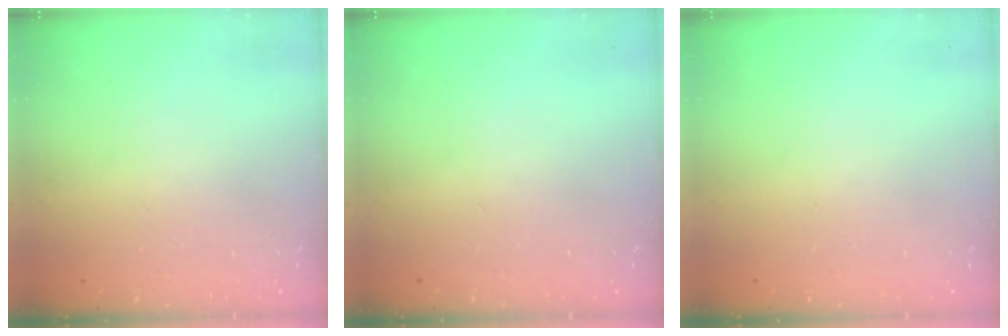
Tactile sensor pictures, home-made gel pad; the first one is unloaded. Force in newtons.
{"total": 0.0}
{"total": 0.0}